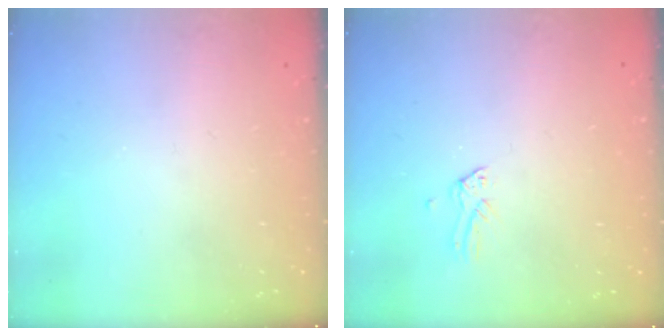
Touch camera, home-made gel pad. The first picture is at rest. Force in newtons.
{"total": 0.0}